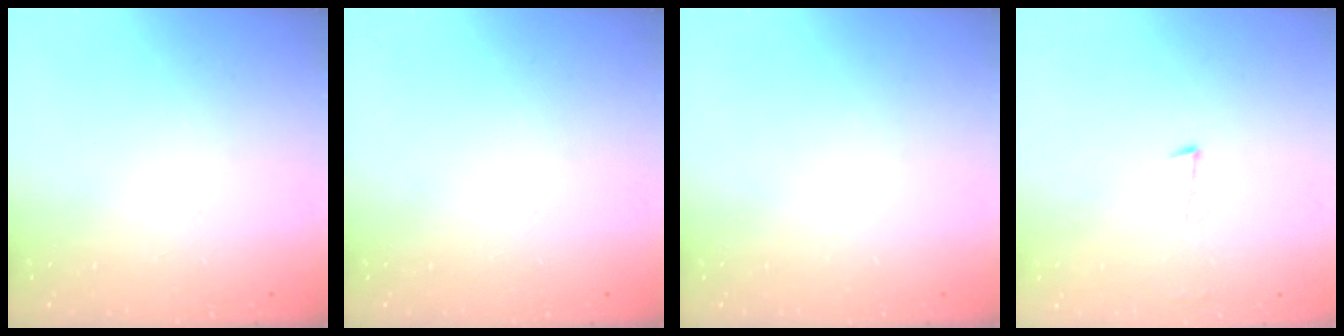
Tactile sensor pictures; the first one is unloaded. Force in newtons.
{"total": 0.0}
{"total": 0.0}
{"total": 6.1, "press": 6.1, "slide": 0.4}